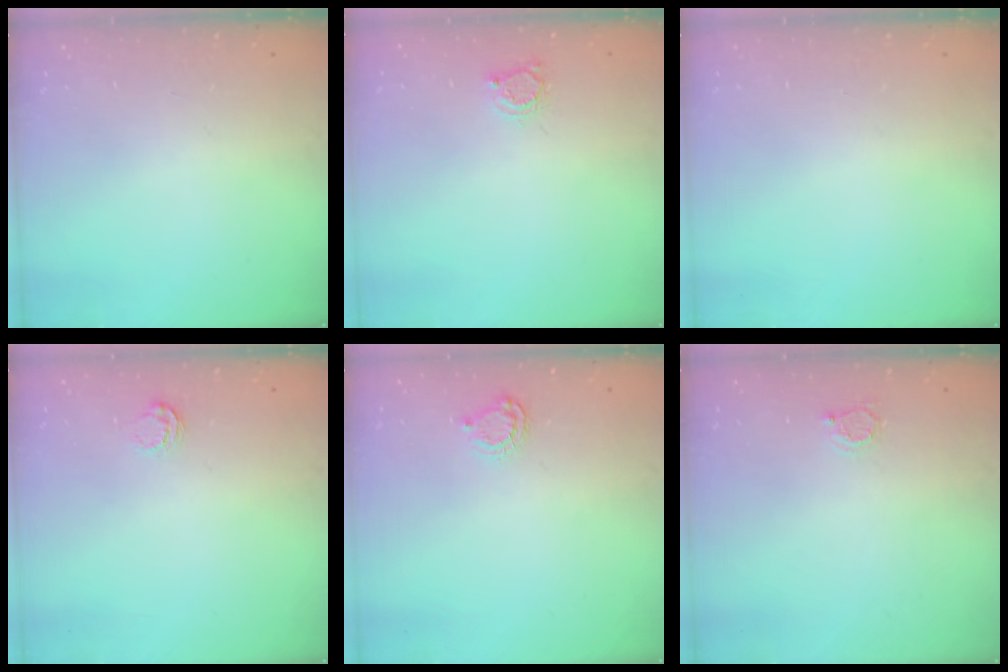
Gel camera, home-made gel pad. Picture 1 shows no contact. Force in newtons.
{"total": 2.8, "press": 2.8, "slide": 0.4}
{"total": 0.0}
{"total": 3.9, "press": 3.9, "slide": 0.2}
{"total": 5.1, "press": 5.0, "slide": 0.5}
{"total": 2.0, "press": 2.0, "slide": 0.4}